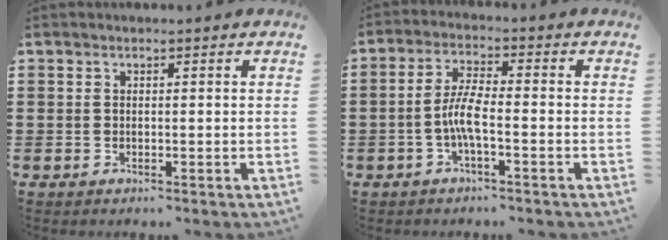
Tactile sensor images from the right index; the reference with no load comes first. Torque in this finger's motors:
{"motor_torque": [0.79, -0.54, 0.41, 0.06]}